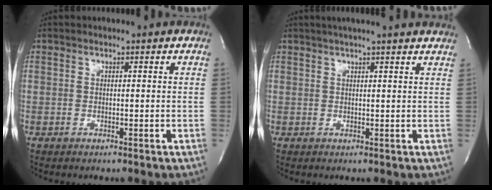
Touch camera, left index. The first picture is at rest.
{"total": 10.0, "force": [8.6, 0.3, 5.1], "torque": [-0.079, 0.026, 0.096]}